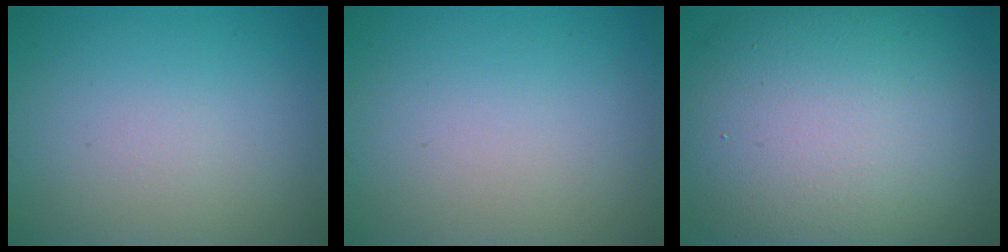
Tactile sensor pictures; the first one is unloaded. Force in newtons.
{"total": 0.0}
{"total": 14.5, "press": 14.5, "slide": 0.5}